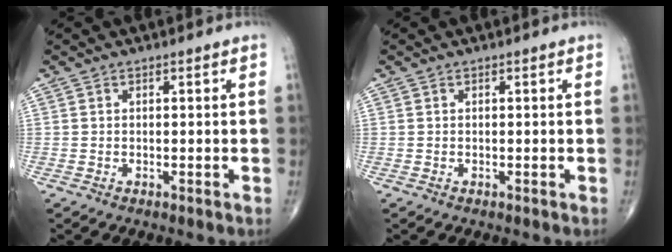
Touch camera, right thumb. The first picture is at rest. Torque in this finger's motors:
{"motor_torque": [0.04, 0.04, 0.10, 0.08, 0.02]}